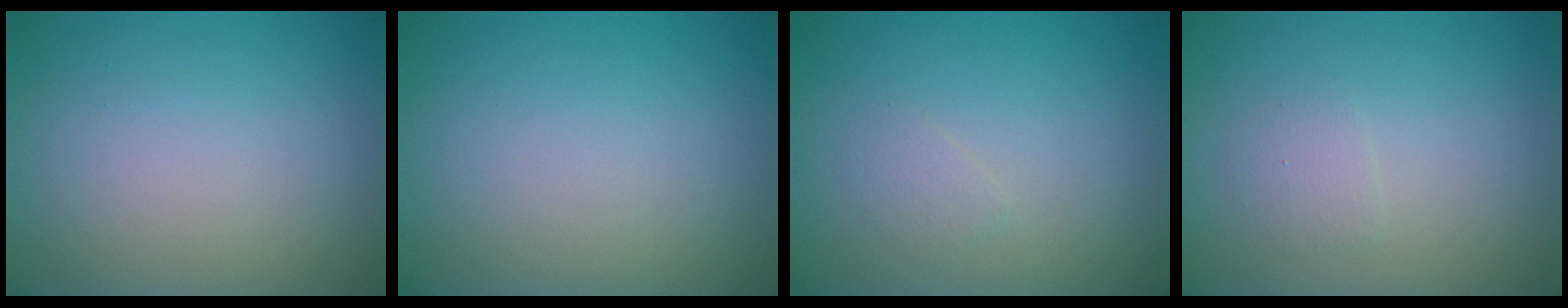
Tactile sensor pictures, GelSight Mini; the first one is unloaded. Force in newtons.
{"total": 0.0}
{"total": 0.9, "press": 0.9, "slide": 0.1}
{"total": 1.1, "press": 1.1, "slide": 0.1}